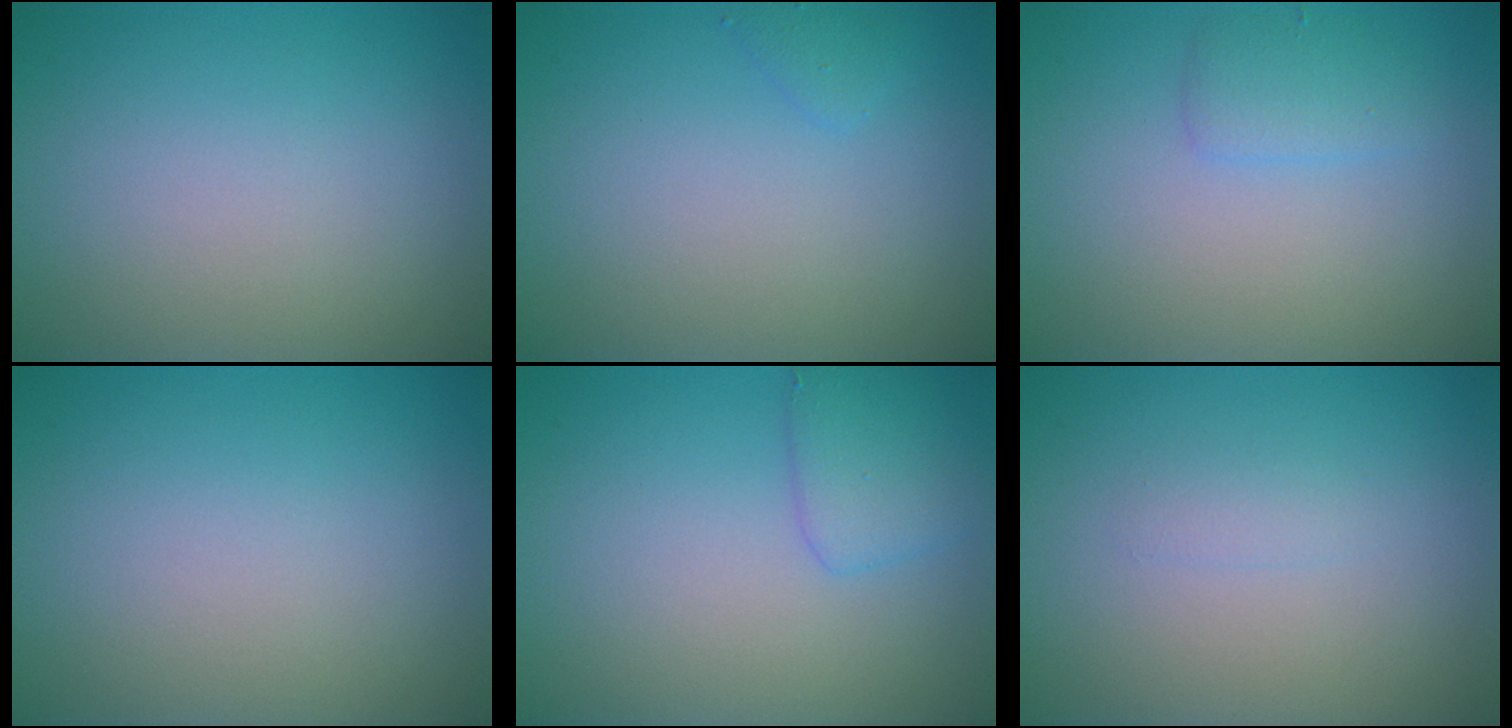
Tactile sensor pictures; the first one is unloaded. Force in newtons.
{"total": 0.8, "press": 0.8, "slide": 0.0}
{"total": 1.7, "press": 1.7, "slide": 0.1}
{"total": 0.0}
{"total": 2.2, "press": 2.2, "slide": 0.1}
{"total": 0.8, "press": 0.8, "slide": 0.0}